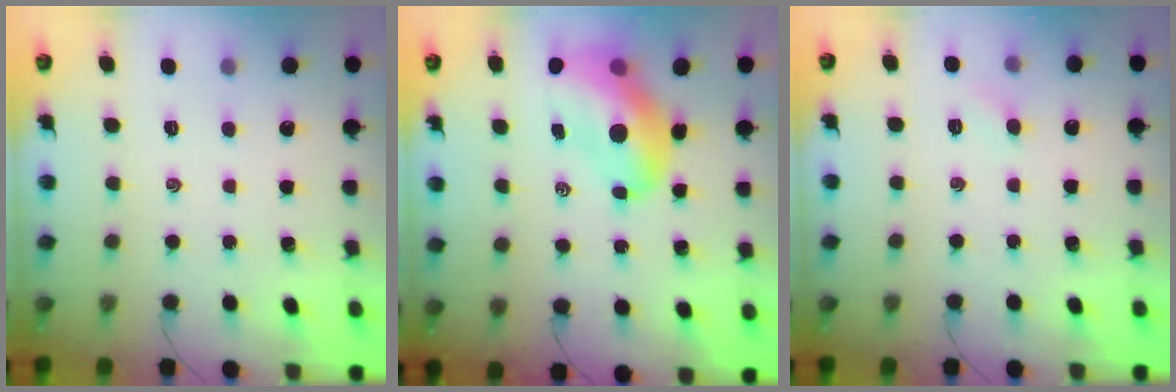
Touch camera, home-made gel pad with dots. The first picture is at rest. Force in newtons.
{"total": 13.1, "press": 12.6, "slide": 3.7}
{"total": 2.5, "press": 2.4, "slide": 0.7}